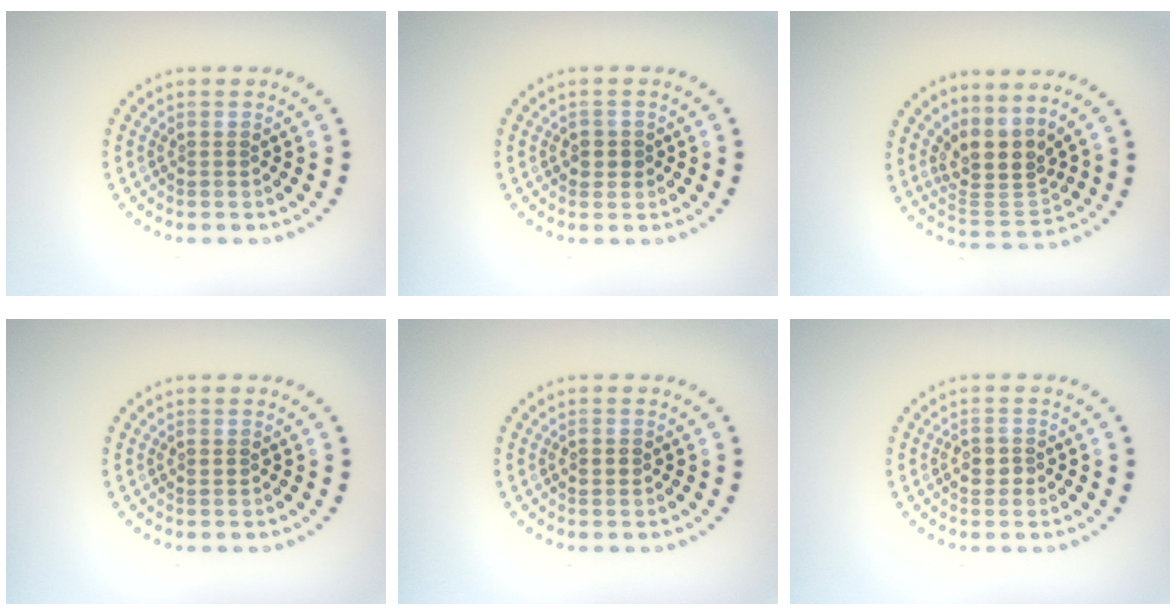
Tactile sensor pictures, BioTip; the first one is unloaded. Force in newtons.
{"total": 1.5, "press": 1.4, "slide": 0.5}
{"total": 4.1, "press": 3.1, "slide": 2.8}
{"total": 0.8, "press": 0.8, "slide": 0.1}
{"total": 1.2, "press": 1.2, "slide": 0.1}
{"total": 1.5, "press": 1.5, "slide": 0.1}